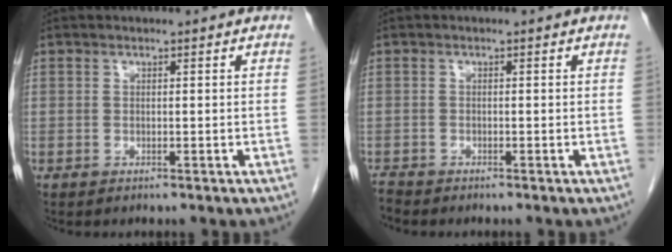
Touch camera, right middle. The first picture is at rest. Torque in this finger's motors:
{"motor_torque": [0.08, -0.29, -0.01, 0.01]}